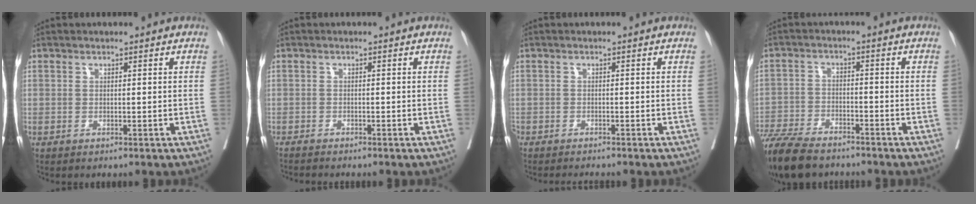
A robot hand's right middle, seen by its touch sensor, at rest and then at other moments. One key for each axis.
{"total": 1.7, "fx": -1.6, "fy": -0.1, "fz": 0.4, "tx": -0.007, "ty": -0.003, "tz": -0.026}
{"total": 3.4, "fx": -3.2, "fy": 0.2, "fz": 1.2, "tx": -0.013, "ty": -0.006, "tz": -0.047}
{"total": 13.3, "fx": -11.1, "fy": 3.8, "fz": 6.3, "tx": -0.127, "ty": -0.022, "tz": -0.185}